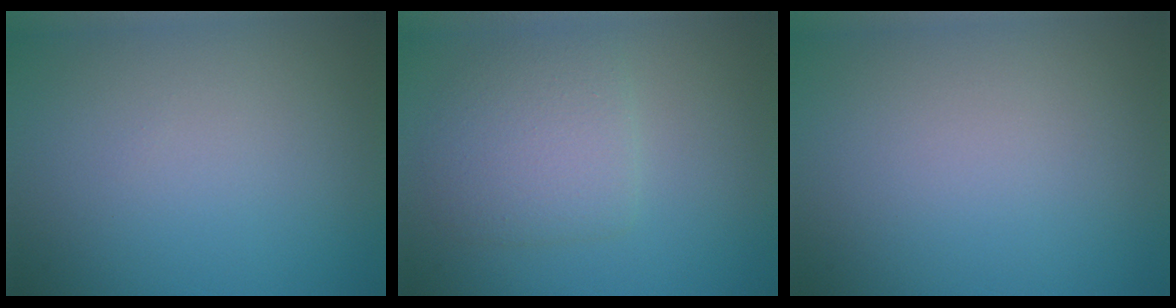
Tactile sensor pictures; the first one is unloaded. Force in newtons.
{"total": 3.7, "press": 3.7, "slide": 0.1}
{"total": 0.0}